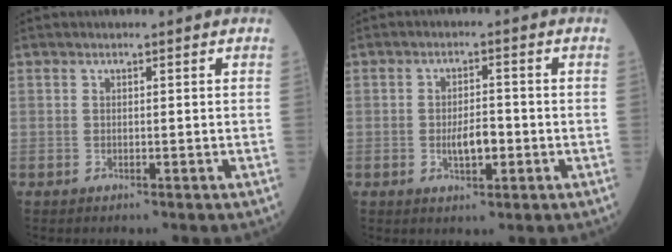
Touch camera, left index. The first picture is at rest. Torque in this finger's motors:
{"motor_torque": [0.19, 0.03, 0.10, 0.04]}